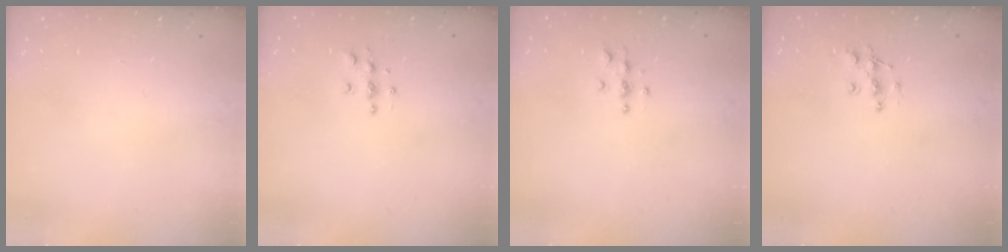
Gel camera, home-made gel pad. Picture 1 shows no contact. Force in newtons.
{"total": 5.2, "press": 5.1, "slide": 0.5}
{"total": 3.9, "press": 3.8, "slide": 0.4}
{"total": 7.8, "press": 7.7, "slide": 0.5}